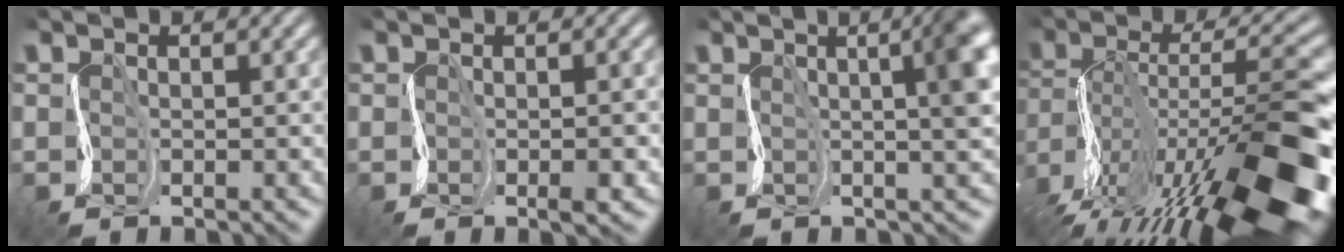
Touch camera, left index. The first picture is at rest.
{"total": 2.8, "force": [-0.5, 0.8, 2.7], "torque": [-0.032, 0.002, -0.005]}
{"total": 8.9, "force": [1.3, 3.5, 8.1], "torque": [-0.047, 0.028, 0.003]}
{"total": 16.3, "force": [-5.9, 6.6, 13.7], "torque": [-0.232, 0.021, -0.095]}